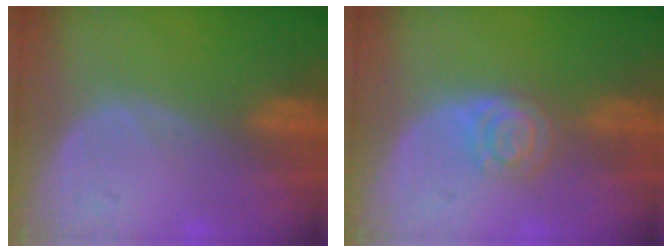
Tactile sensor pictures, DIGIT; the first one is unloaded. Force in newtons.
{"total": 4.3, "press": 3.9, "slide": 1.9}